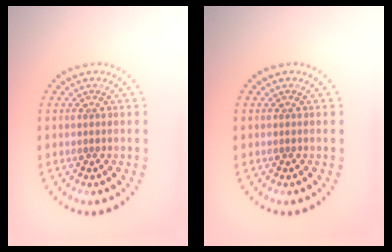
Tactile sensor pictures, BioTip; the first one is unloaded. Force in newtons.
{"total": 0.0}